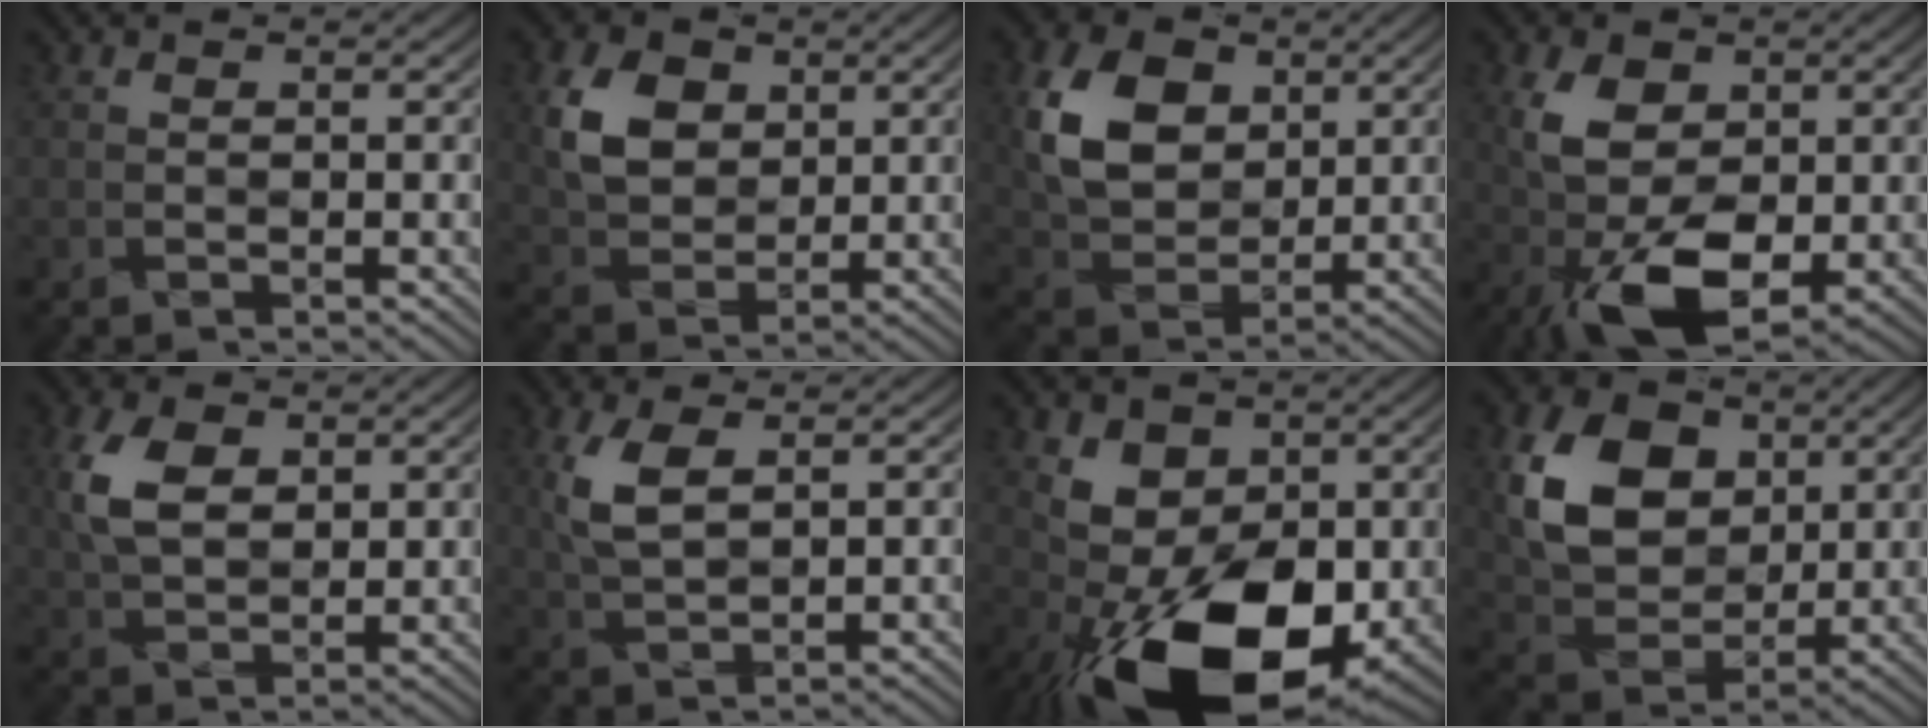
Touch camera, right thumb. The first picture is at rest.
{"total": 7.0, "force": [2.2, 5.2, 4.1], "torque": [-0.098, 0.003, 0.037]}
{"total": 9.8, "force": [2.7, 7.1, 6.1], "torque": [-0.144, 0.004, 0.043]}
{"total": 10.3, "force": [-0.8, 6.1, 8.2], "torque": [-0.172, 0.007, -0.029]}
{"total": 7.2, "force": [2.0, 4.6, 5.2], "torque": [-0.122, 0.006, 0.037]}
{"total": 5.5, "force": [1.5, 2.5, 4.7], "torque": [-0.114, 0.006, 0.026]}
{"total": 14.3, "force": [-2.8, 8.3, 11.3], "torque": [-0.175, -0.014, -0.061]}
{"total": 11.0, "force": [3.0, 8.2, 6.6], "torque": [-0.152, 0.003, 0.048]}